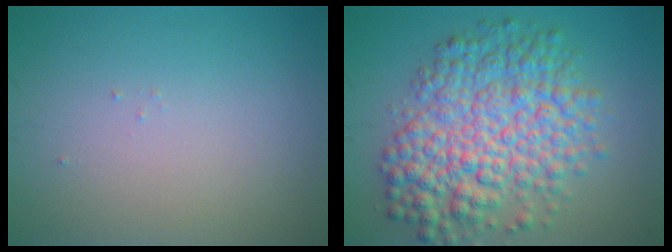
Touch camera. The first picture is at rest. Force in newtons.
{"total": 8.7, "press": 8.7, "slide": 0.1}